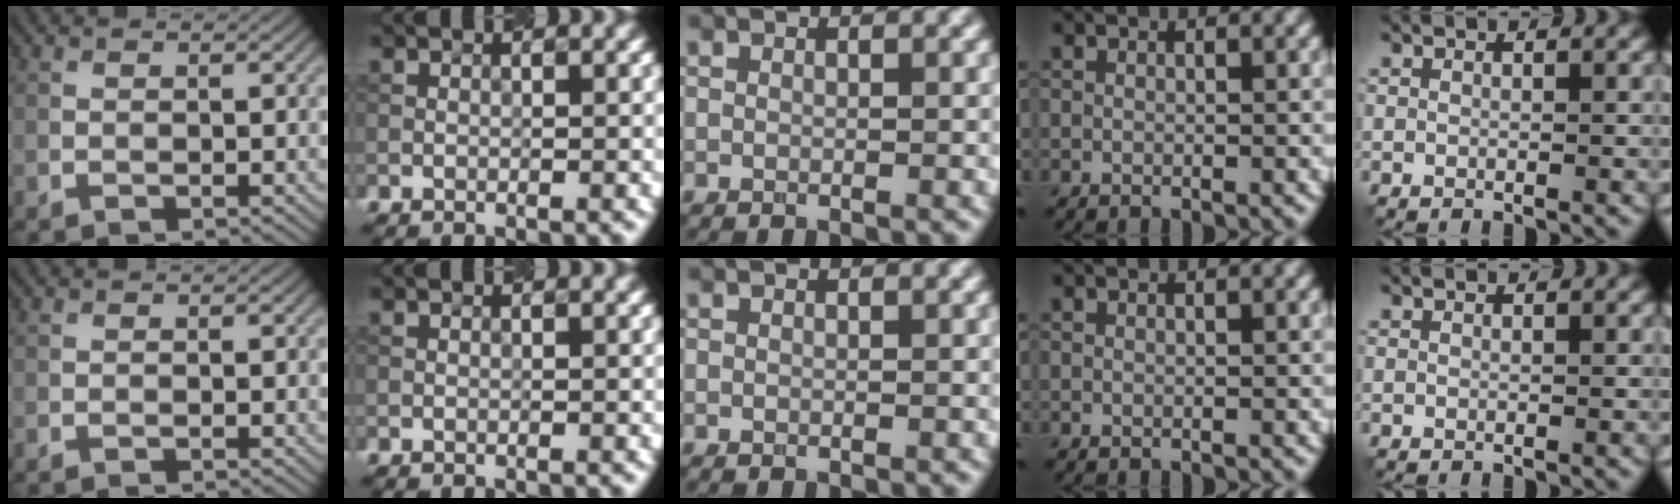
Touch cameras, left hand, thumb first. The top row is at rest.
{}